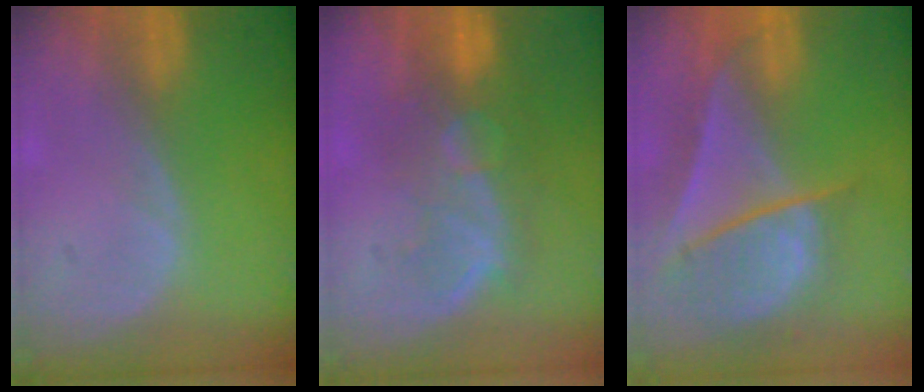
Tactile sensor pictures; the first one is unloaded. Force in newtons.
{"total": 10.0, "press": 8.5, "slide": 5.3}
{"total": 9.2, "press": 8.0, "slide": 4.4}